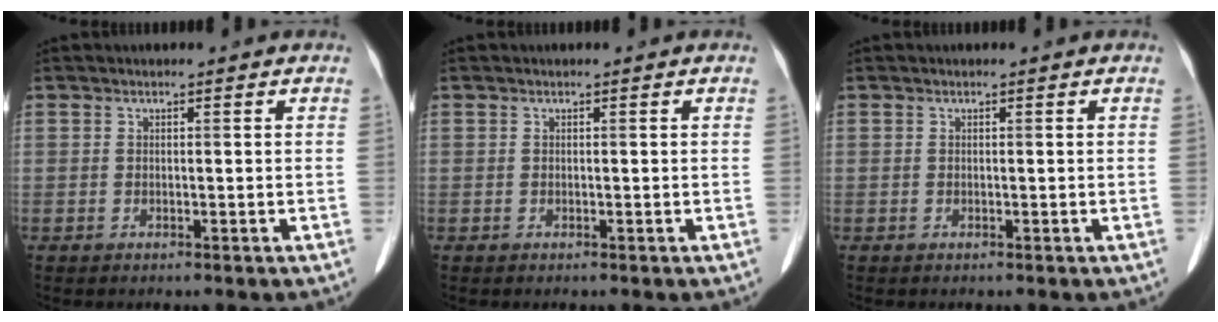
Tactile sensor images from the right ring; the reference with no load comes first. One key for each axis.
{"total": 0.0}
{"total": 0.0}